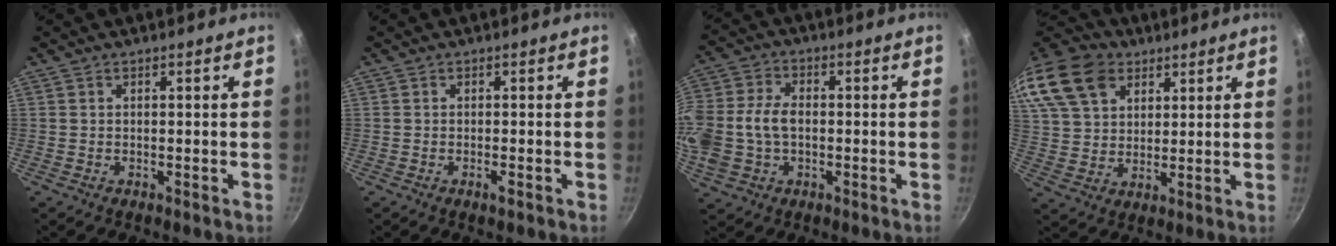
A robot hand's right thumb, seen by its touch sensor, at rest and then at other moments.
{"total": 0.9, "force": [-0.5, 0.1, 0.7], "torque": [-0.021, 0.001, -0.009]}
{"total": 15.0, "force": [-1.1, 10.9, 10.3], "torque": [-0.232, 0.030, -0.024]}
{"total": 21.4, "force": [12.3, 14.6, 9.8], "torque": [-0.223, 0.010, 0.235]}